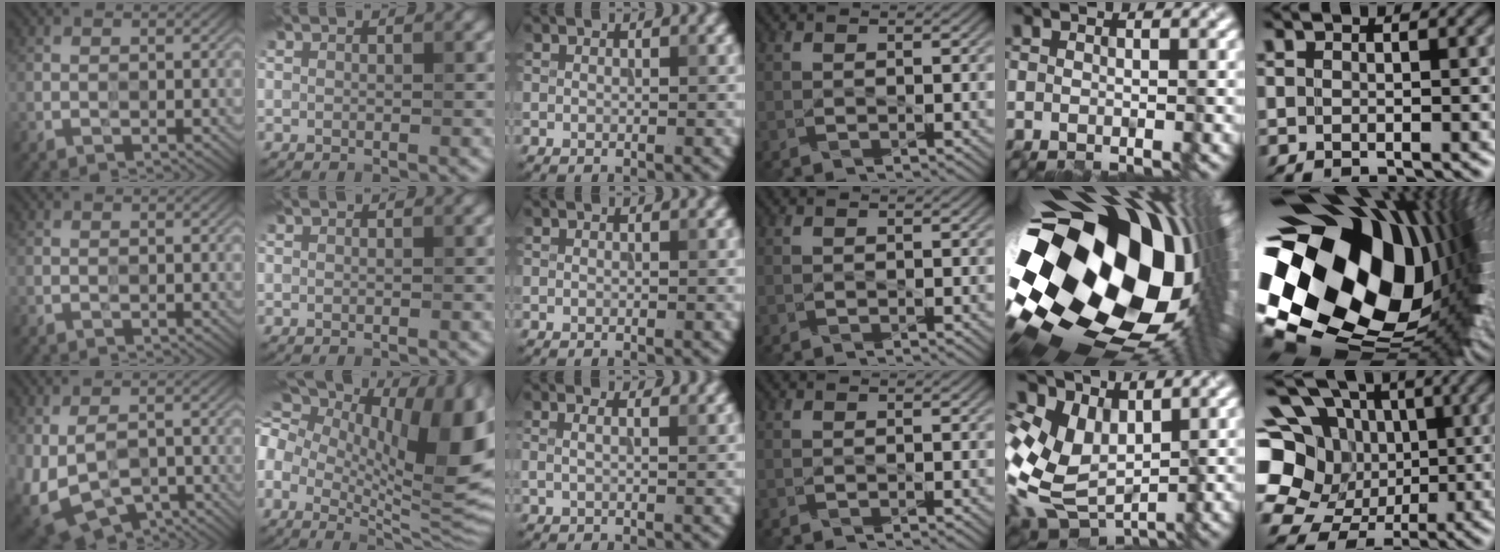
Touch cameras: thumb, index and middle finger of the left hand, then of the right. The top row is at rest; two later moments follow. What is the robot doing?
{"motion": "wipe", "object": "plastic plate"}